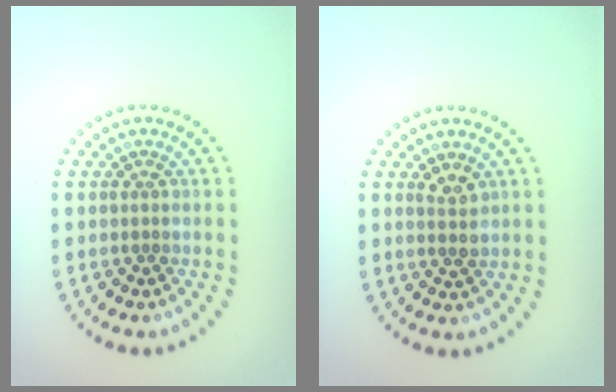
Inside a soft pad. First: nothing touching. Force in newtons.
{"total": 1.5, "press": 1.4, "slide": 0.4}